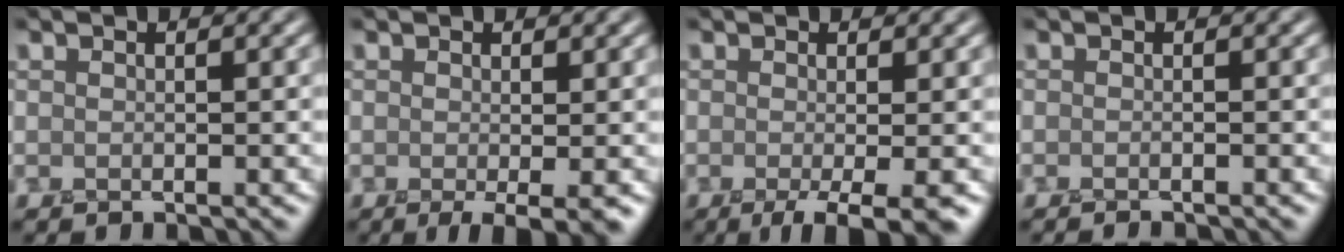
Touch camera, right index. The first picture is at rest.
{"total": 2.0, "force": [-0.5, 0.2, 1.9], "torque": [-0.026, -0.010, -0.006]}
{"total": 3.7, "force": [-1.5, 0.7, 3.3], "torque": [-0.044, -0.009, -0.025]}
{"total": 0.8, "force": [-0.8, 0.0, 0.2], "torque": [-0.003, -0.010, -0.017]}